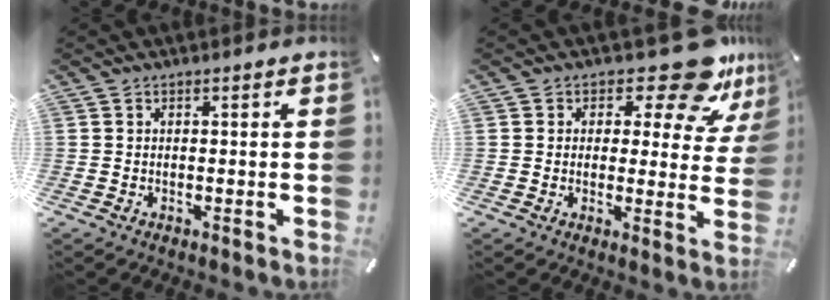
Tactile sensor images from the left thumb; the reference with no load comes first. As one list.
[{"total": 14.2, "force": [9.2, 6.0, 9.0], "torque": [-0.125, -0.058, 0.153]}]